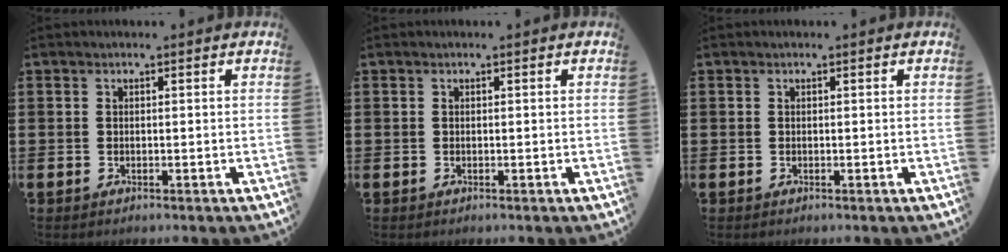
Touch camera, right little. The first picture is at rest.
{"total": 0.0}
{"total": 0.0}